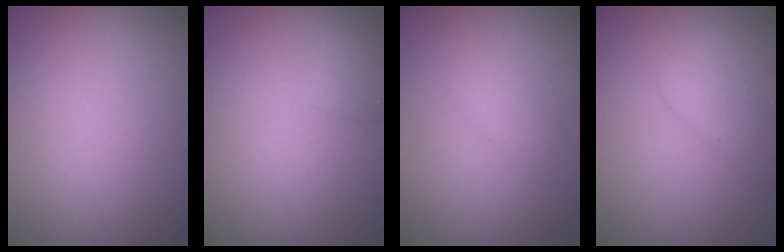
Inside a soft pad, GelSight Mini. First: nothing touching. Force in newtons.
{"total": 1.2, "press": 1.2, "slide": 0.1}
{"total": 1.4, "press": 1.4, "slide": 0.1}
{"total": 2.7, "press": 2.7, "slide": 0.3}